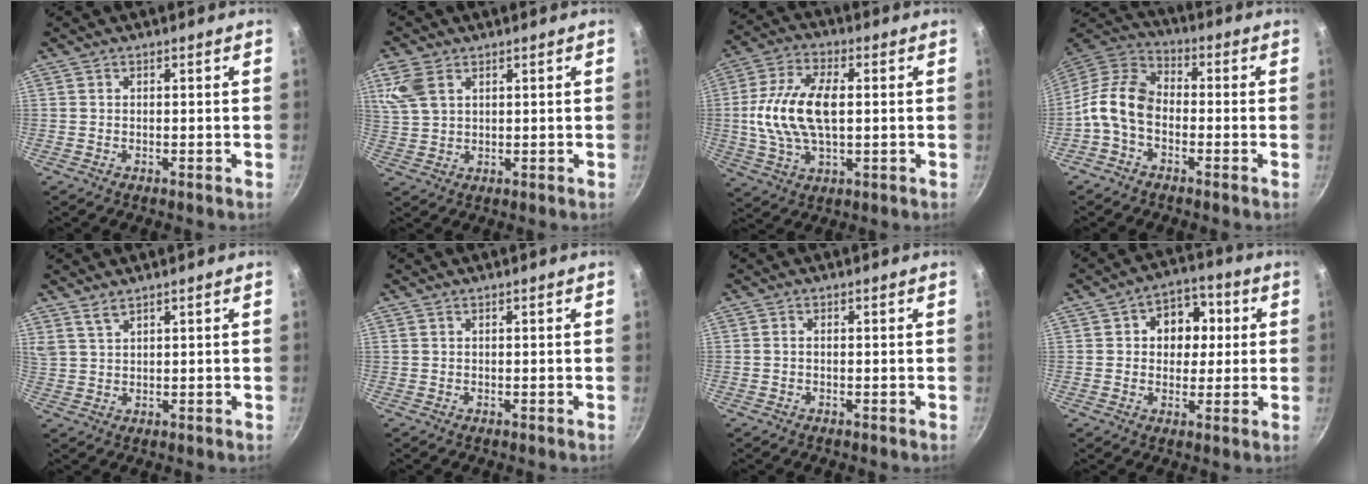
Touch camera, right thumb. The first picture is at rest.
{"total": 6.8, "force": [3.2, 4.3, 4.3], "torque": [-0.088, -0.001, 0.069]}
{"total": 14.8, "force": [0.8, 7.8, 12.5], "torque": [-0.244, 0.016, 0.010]}
{"total": 10.4, "force": [-2.7, 7.0, 7.2], "torque": [-0.128, 0.043, -0.076]}
{"total": 3.2, "force": [2.6, 1.1, 1.6], "torque": [-0.033, -0.006, 0.058]}
{"total": 0.0}
{"total": 0.8, "force": [-0.1, 0.5, 0.6], "torque": [-0.013, 0.004, -0.003]}
{"total": 9.8, "force": [1.8, 7.7, 5.8], "torque": [-0.036, 0.010, 0.015]}